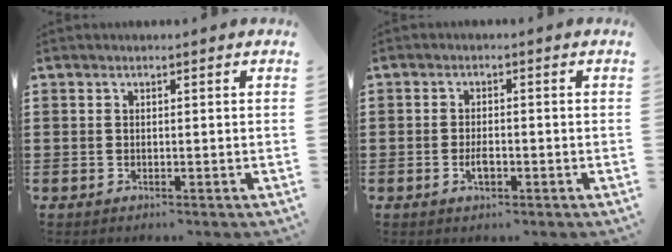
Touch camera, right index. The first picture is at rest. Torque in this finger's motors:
{"motor_torque": [1.05, 1.09, 0.06, 0.01]}